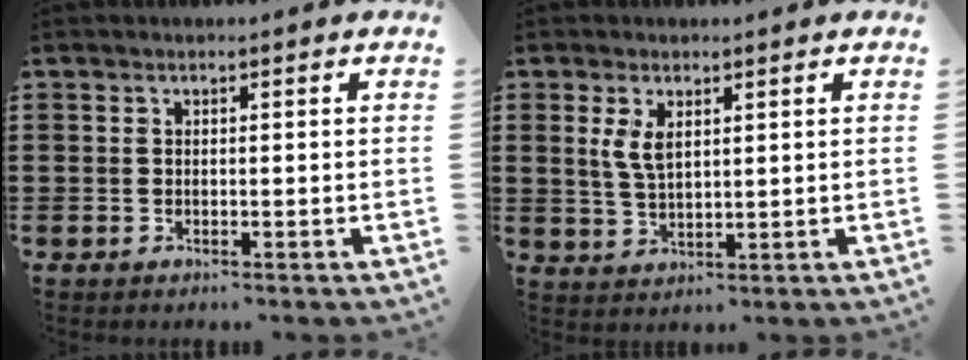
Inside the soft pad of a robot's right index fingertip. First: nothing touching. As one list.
[{"total": 3.9, "force": [1.5, 1.7, 3.1], "torque": [-0.067, 0.005, 0.026]}]